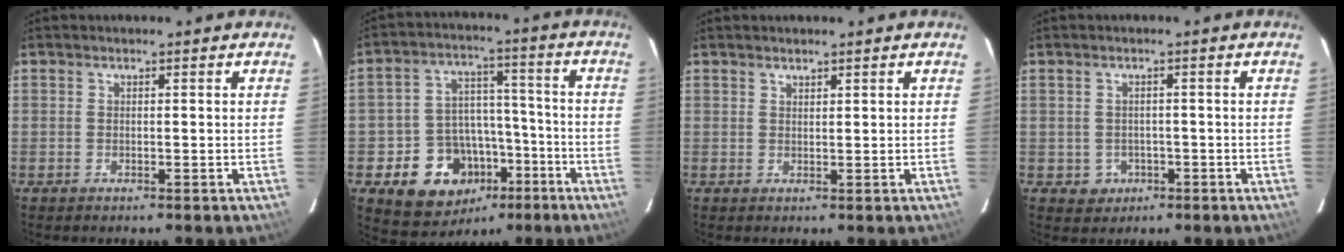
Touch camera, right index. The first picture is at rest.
{"total": 14.6, "force": [-6.8, 11.5, 5.9], "torque": [-0.126, 0.045, -0.078]}
{"total": 1.1, "force": [1.0, 0.4, 0.3], "torque": [-0.005, 0.002, 0.018]}
{"total": 3.5, "force": [-1.0, 3.3, 0.7], "torque": [-0.022, 0.005, -0.003]}